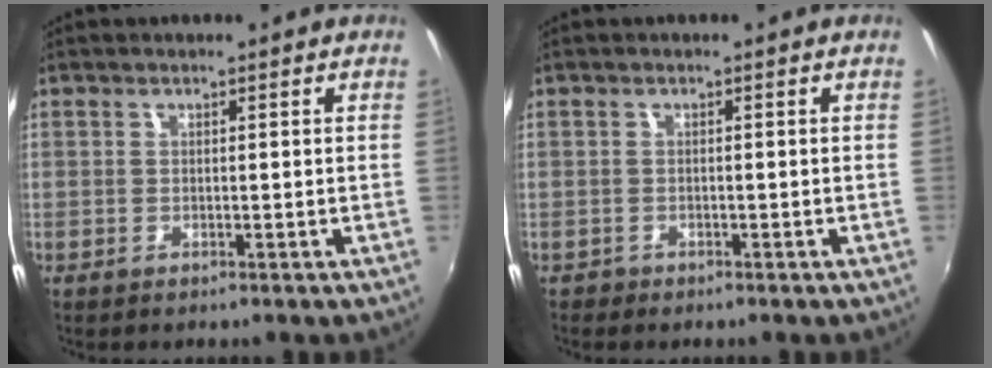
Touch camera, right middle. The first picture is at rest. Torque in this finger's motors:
{"motor_torque": [-0.28, -0.26, -0.02, -0.02]}